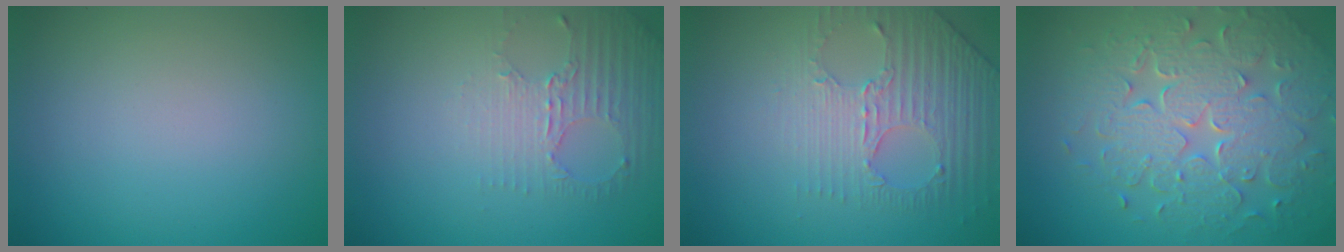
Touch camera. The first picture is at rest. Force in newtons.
{"total": 2.6, "press": 1.9, "slide": 1.9}
{"total": 4.4, "press": 3.2, "slide": 3.0}
{"total": 8.3, "press": 6.0, "slide": 5.8}